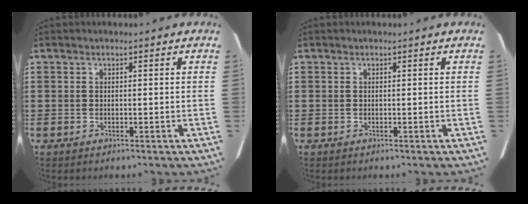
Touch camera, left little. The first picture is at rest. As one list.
[{"total": 0.0}]